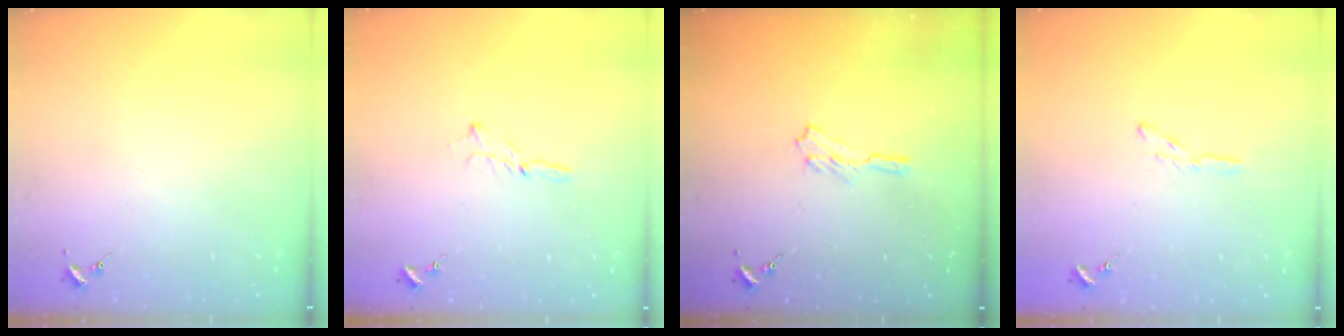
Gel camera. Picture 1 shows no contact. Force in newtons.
{"total": 1.8, "press": 1.7, "slide": 0.2}
{"total": 5.8, "press": 5.7, "slide": 0.7}
{"total": 3.1, "press": 3.1, "slide": 0.3}